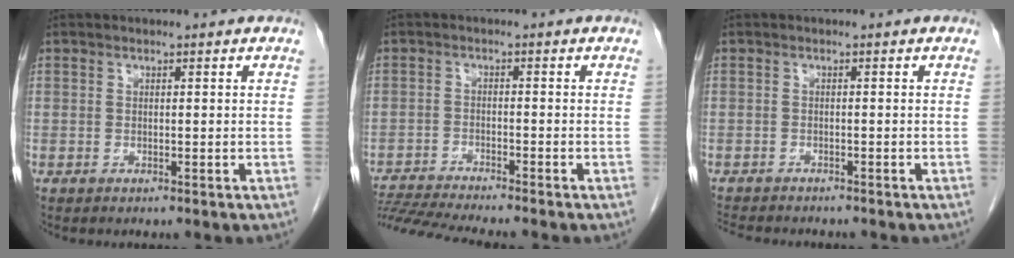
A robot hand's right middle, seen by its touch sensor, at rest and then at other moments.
{"total": 10.2, "force": [-9.4, -1.1, 3.9], "torque": [-0.061, -0.011, -0.157]}
{"total": 6.2, "force": [-5.7, 1.5, 2.2], "torque": [-0.034, -0.007, -0.084]}